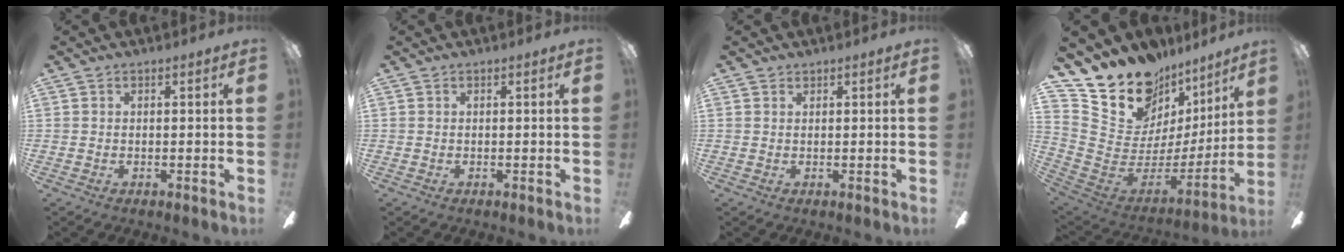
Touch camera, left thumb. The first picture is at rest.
{"total": 0.0}
{"total": 0.7, "force": [0.6, 0.2, 0.0], "torque": [0.001, 0.001, 0.012]}
{"total": 15.2, "force": [12.3, 8.3, 3.3], "torque": [-0.074, -0.114, 0.236]}